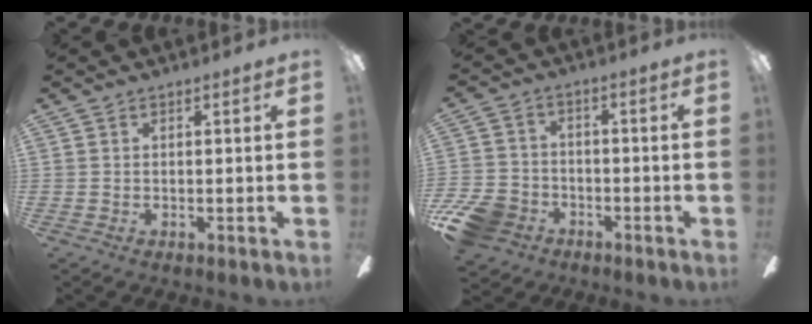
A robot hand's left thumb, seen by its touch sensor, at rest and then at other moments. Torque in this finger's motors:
{"motor_torque": [-0.68, 1.29, 0.21, -0.11, 0.08]}